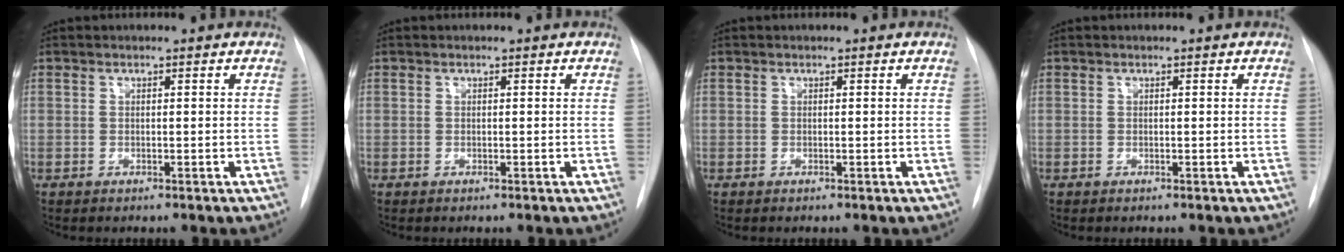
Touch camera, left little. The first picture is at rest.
{"total": 0.0}
{"total": 0.0}
{"total": 0.0}